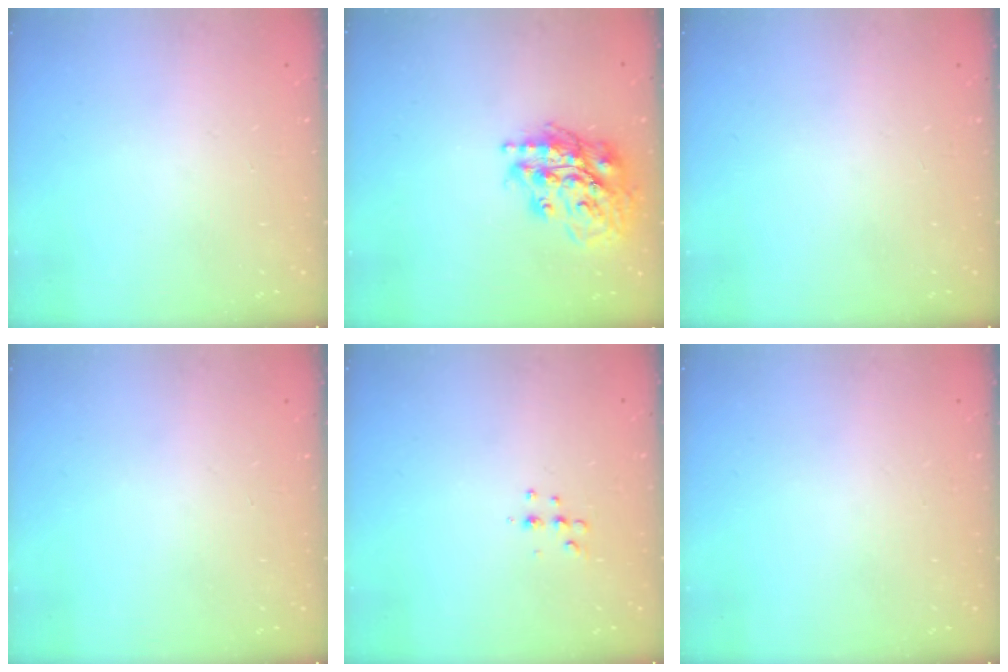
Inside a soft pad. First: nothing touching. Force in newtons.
{"total": 18.3, "press": 18.1, "slide": 2.6}
{"total": 0.0}
{"total": 0.0}
{"total": 5.2, "press": 5.0, "slide": 1.1}
{"total": 0.0}